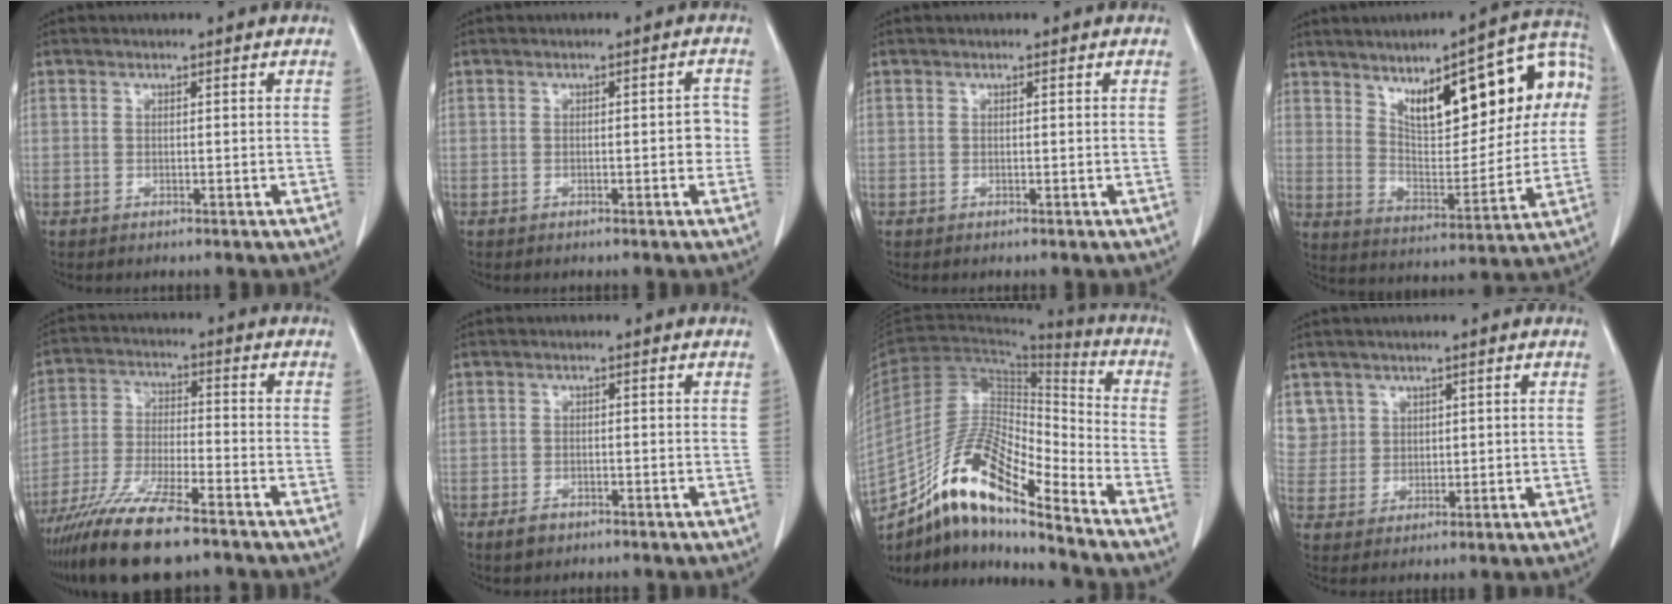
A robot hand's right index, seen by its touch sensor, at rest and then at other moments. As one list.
[{"total": 2.5, "force": [-0.2, 1.0, 2.3], "torque": [-0.023, 0.009, -0.004]}, {"total": 0.0}, {"total": 19.9, "force": [6.9, 6.6, 17.5], "torque": [-0.254, 0.032, 0.107]}, {"total": 13.4, "force": [-10.0, 2.0, 8.8], "torque": [-0.174, -0.034, -0.179]}, {"total": 2.0, "force": [-1.4, 1.1, 0.9], "torque": [-0.020, 0.000, -0.018]}, {"total": 16.8, "force": [-12.7, 2.6, 10.6], "torque": [-0.197, 0.018, -0.228]}, {"total": 5.3, "force": [3.0, 4.4, -0.3], "torque": [0.018, 0.004, 0.062]}]